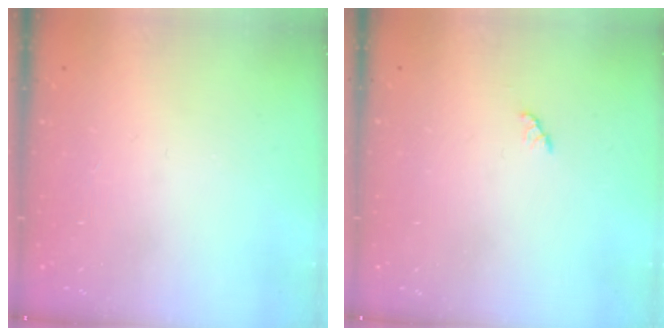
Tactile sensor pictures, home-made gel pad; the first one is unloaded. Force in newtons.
{"total": 3.4, "press": 3.4, "slide": 0.4}